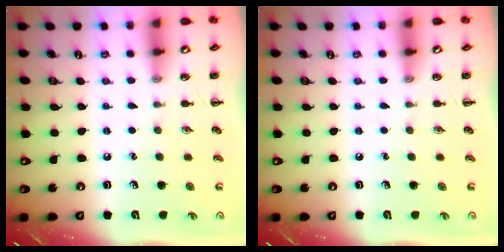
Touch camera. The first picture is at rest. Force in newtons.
{"total": 0.0}